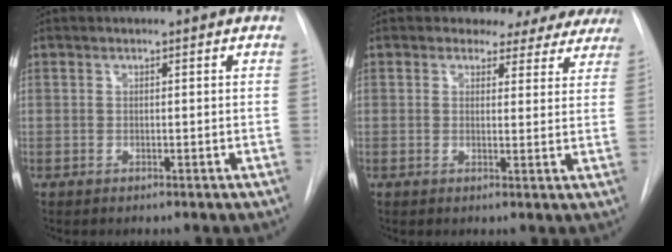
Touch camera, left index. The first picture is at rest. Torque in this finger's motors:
{"motor_torque": [0.35, -0.43, -0.08, -0.01]}